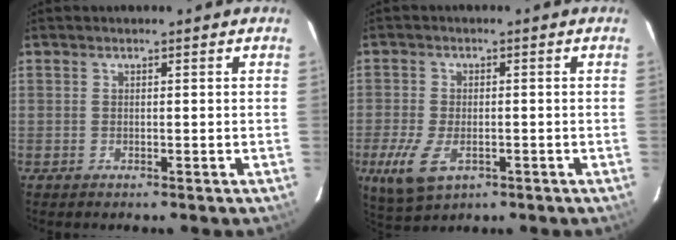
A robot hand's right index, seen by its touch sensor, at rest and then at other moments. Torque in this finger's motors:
{"motor_torque": [0.80, -0.35, 0.37, 0.07]}